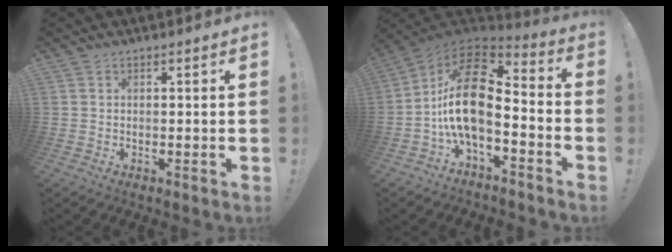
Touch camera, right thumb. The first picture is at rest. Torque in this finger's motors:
{"motor_torque": [2.50, 2.52, 1.83, -0.94, 0.36]}